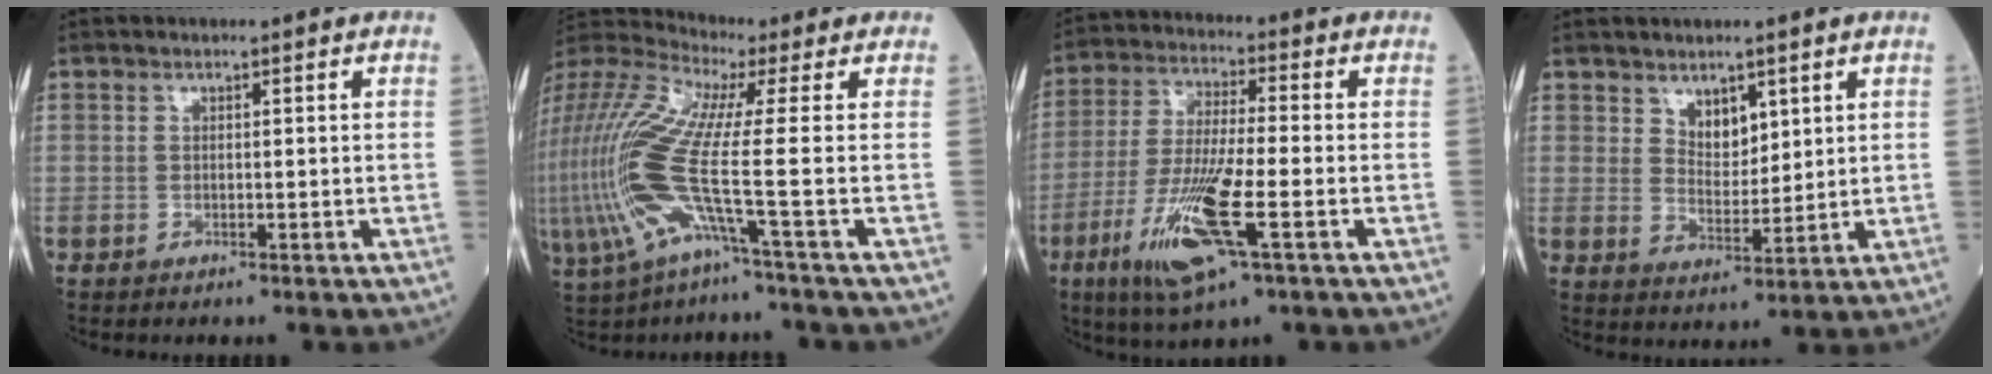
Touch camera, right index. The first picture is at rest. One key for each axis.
{"total": 16.8, "fx": -3.2, "fy": 0.9, "fz": 16.4, "tx": -0.382, "ty": 0.001, "tz": -0.072}
{"total": 13.2, "fx": -5.2, "fy": 1.4, "fz": 12.0, "tx": -0.250, "ty": -0.024, "tz": -0.095}
{"total": 4.4, "fx": 2.6, "fy": 2.4, "fz": 2.7, "tx": -0.045, "ty": -0.004, "tz": 0.053}